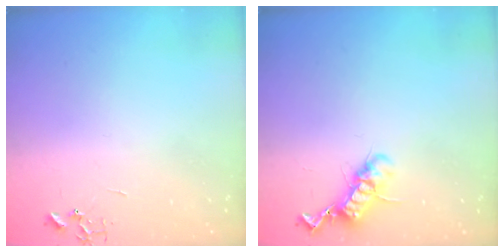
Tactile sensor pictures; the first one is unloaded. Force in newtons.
{"total": 12.3, "press": 12.3, "slide": 0.6}